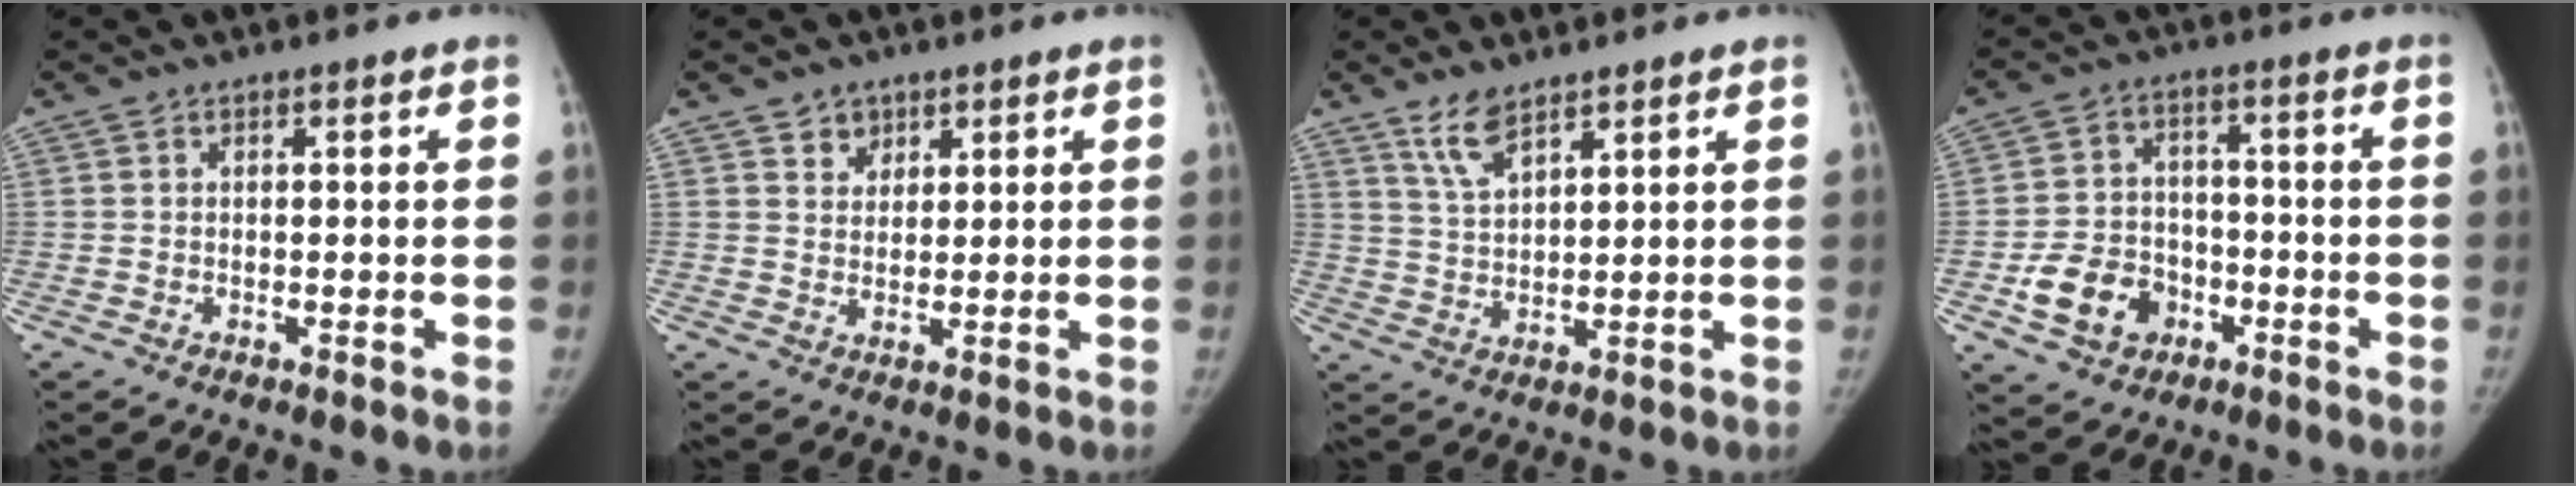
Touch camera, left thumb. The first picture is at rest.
{"total": 3.3, "force": [2.1, 2.4, 0.6], "torque": [0.012, -0.015, 0.036]}
{"total": 5.6, "force": [4.2, 1.9, 3.2], "torque": [-0.054, -0.024, 0.087]}
{"total": 10.3, "force": [-4.1, 8.1, 4.8], "torque": [-0.064, 0.025, -0.066]}